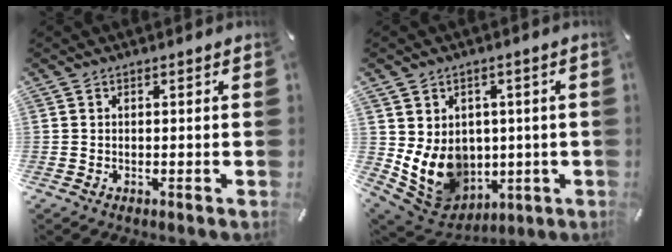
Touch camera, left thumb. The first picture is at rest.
{"total": 11.4, "force": [0.4, 10.3, 4.8], "torque": [-0.119, -0.023, 0.019]}